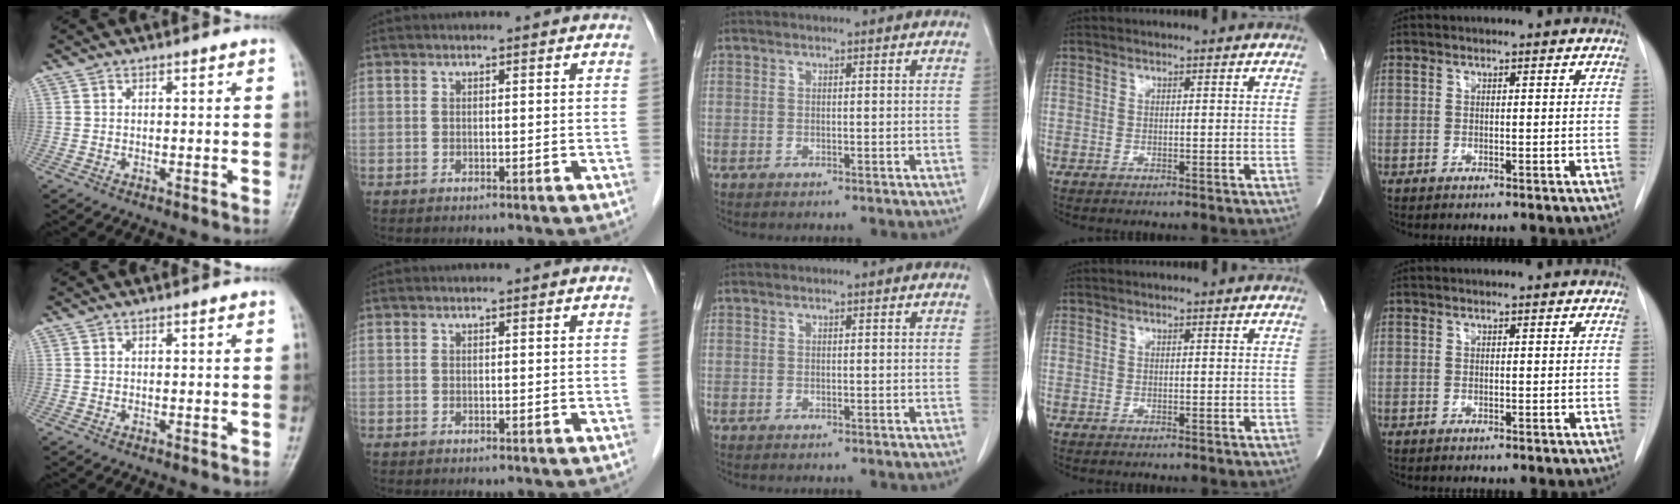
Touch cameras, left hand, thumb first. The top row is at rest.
{}